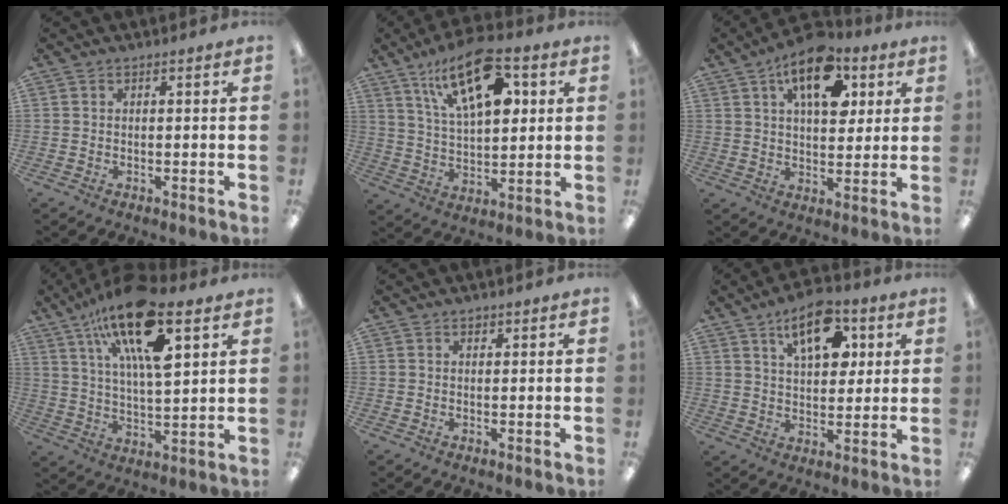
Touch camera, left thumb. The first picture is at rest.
{"total": 18.5, "force": [9.4, 8.5, 13.5], "torque": [-0.217, -0.031, 0.158]}
{"total": 15.1, "force": [7.2, 8.1, 10.6], "torque": [-0.148, -0.019, 0.121]}
{"total": 19.1, "force": [11.0, 6.4, 14.3], "torque": [-0.249, -0.044, 0.181]}
{"total": 0.8, "force": [0.5, 0.5, 0.2], "torque": [0.003, -0.002, 0.008]}
{"total": 12.9, "force": [6.4, 6.8, 8.9], "torque": [-0.127, -0.017, 0.108]}